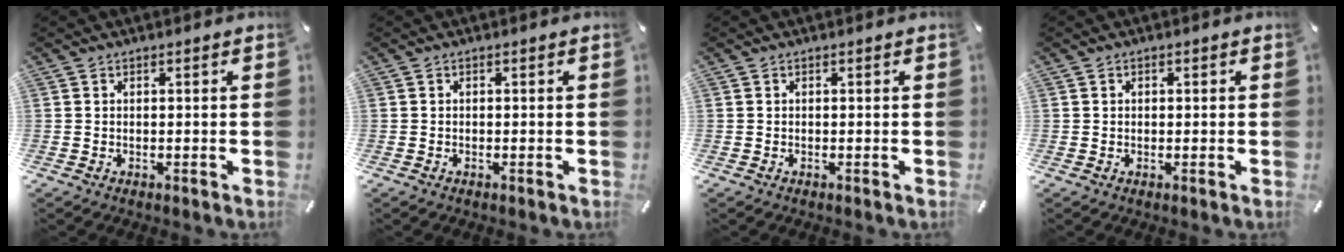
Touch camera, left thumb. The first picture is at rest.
{"total": 0.0}
{"total": 0.0}
{"total": 0.7, "force": [0.0, 0.6, 0.3], "torque": [-0.005, 0.004, -0.001]}